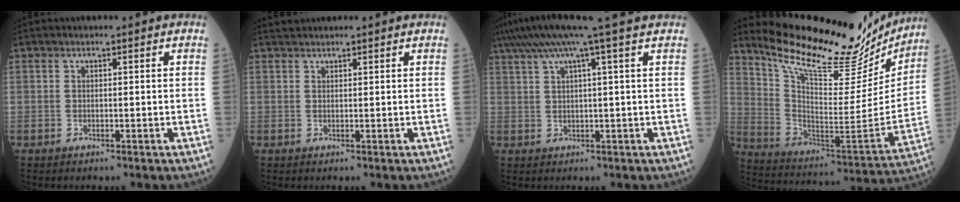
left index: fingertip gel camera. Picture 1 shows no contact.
{"total": 2.0, "force": [2.0, 0.3, 0.3], "torque": [-0.004, 0.026, 0.036]}
{"total": 8.9, "force": [6.2, -2.2, 5.9], "torque": [-0.100, 0.027, 0.089]}
{"total": 25.1, "force": [22.1, 5.9, 10.4], "torque": [-0.174, -0.046, 0.323]}